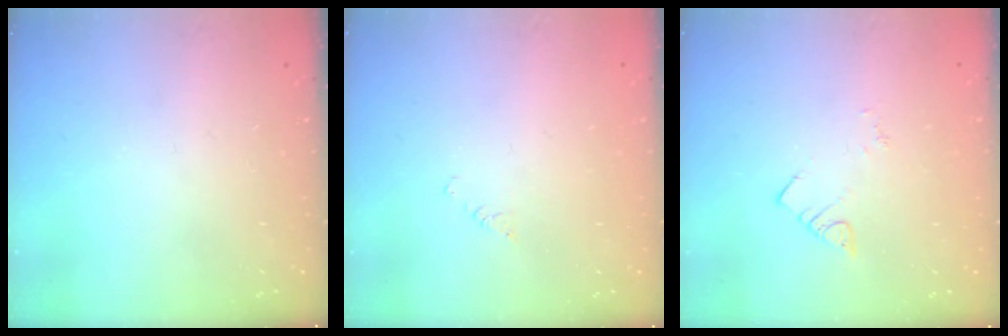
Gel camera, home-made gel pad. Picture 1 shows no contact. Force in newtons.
{"total": 2.0, "press": 2.0, "slide": 0.3}
{"total": 1.8, "press": 1.8, "slide": 0.3}